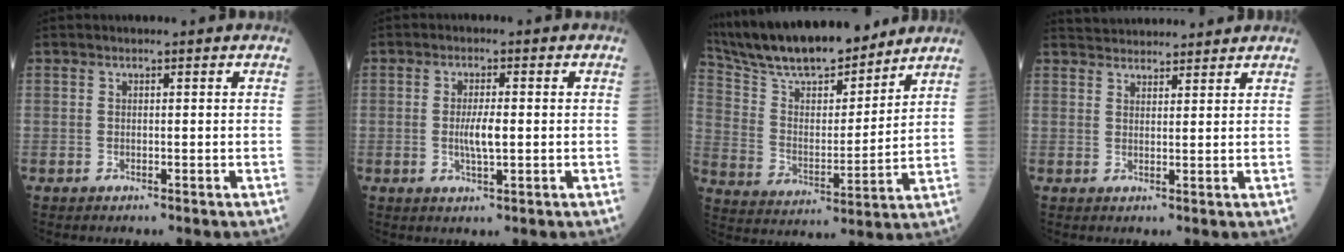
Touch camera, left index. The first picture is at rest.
{"total": 3.5, "force": [-0.4, 0.6, 3.5], "torque": [-0.068, -0.007, -0.008]}
{"total": 18.7, "force": [16.6, 3.3, 7.9], "torque": [-0.147, 0.009, 0.287]}
{"total": 8.4, "force": [8.1, 1.5, 1.6], "torque": [-0.021, 0.028, 0.113]}